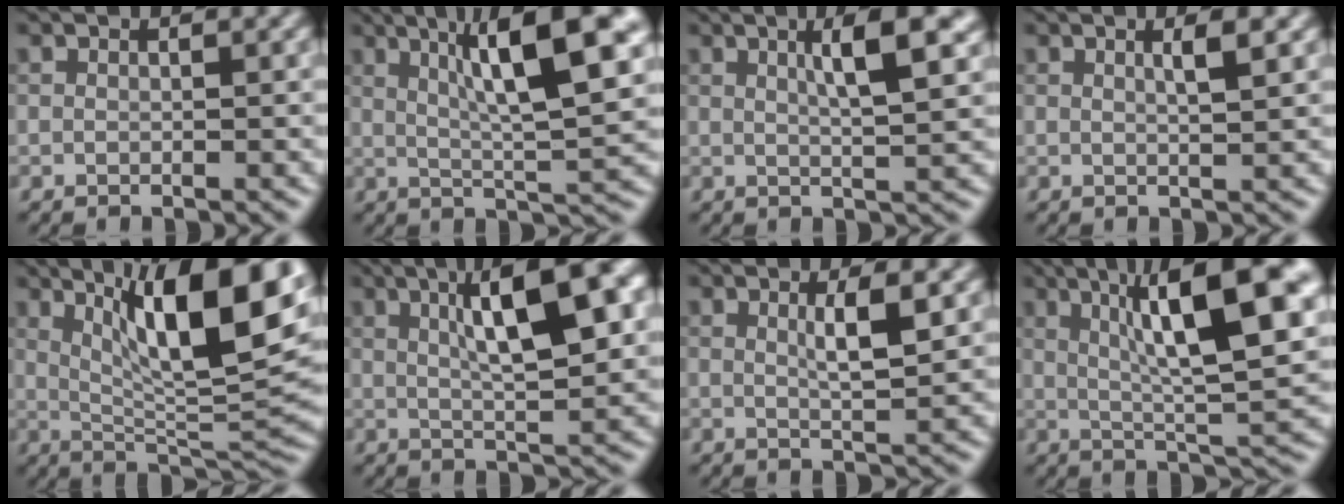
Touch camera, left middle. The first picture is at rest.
{"total": 10.9, "force": [4.0, 2.0, 9.9], "torque": [-0.135, 0.015, 0.063]}
{"total": 5.2, "force": [1.9, 1.1, 4.7], "torque": [-0.061, 0.008, 0.027]}
{"total": 1.9, "force": [0.8, 0.5, 1.7], "torque": [-0.020, 0.003, 0.007]}
{"total": 13.2, "force": [5.2, 3.1, 11.7], "torque": [-0.174, 0.008, 0.089]}
{"total": 9.7, "force": [3.0, 2.2, 8.9], "torque": [-0.124, 0.013, 0.044]}
{"total": 2.8, "force": [0.8, 0.5, 2.7], "torque": [-0.043, -0.001, 0.013]}
{"total": 12.3, "force": [4.2, 2.5, 11.3], "torque": [-0.156, 0.019, 0.065]}